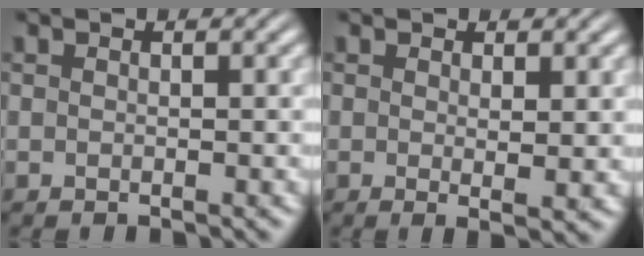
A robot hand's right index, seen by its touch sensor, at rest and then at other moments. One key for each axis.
{"total": 1.4, "fx": 0.3, "fy": -0.1, "fz": 1.3, "tx": -0.024, "ty": -0.011, "tz": 0.005}